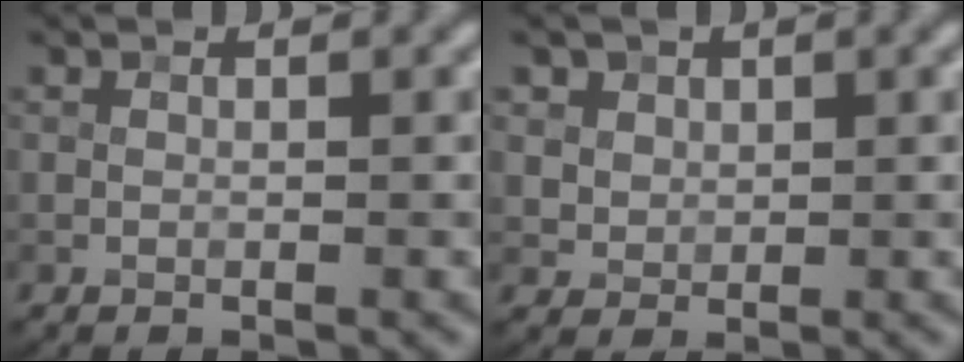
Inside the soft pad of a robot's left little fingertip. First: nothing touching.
{"total": 4.4, "force": [2.5, 3.2, 1.7], "torque": [-0.052, -0.004, 0.051]}